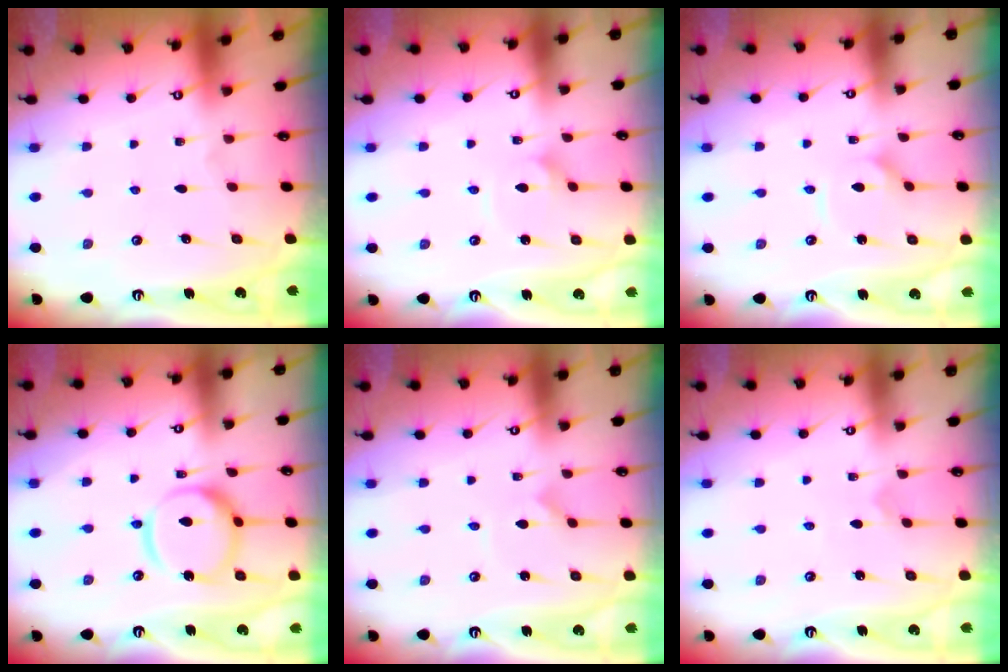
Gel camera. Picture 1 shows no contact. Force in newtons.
{"total": 2.0, "press": 2.0, "slide": 0.1}
{"total": 2.7, "press": 2.6, "slide": 0.3}
{"total": 13.7, "press": 13.7, "slide": 1.3}
{"total": 0.0}
{"total": 2.3, "press": 2.3, "slide": 0.2}